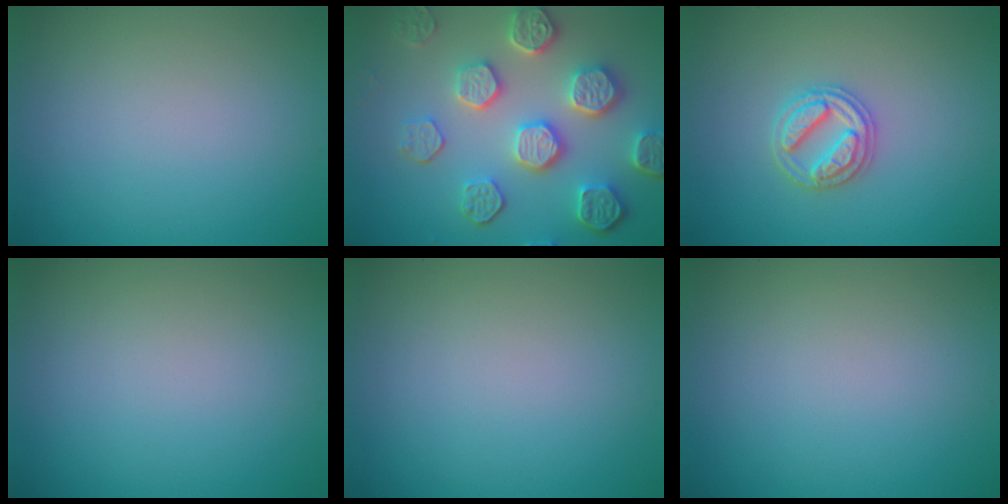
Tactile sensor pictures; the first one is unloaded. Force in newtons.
{"total": 6.9, "press": 5.6, "slide": 4.1}
{"total": 2.7, "press": 2.7, "slide": 0.3}
{"total": 0.0}
{"total": 0.0}
{"total": 0.0}